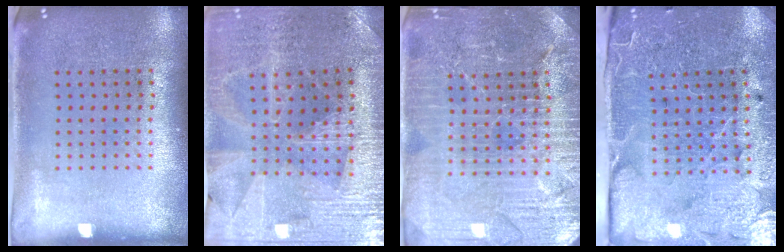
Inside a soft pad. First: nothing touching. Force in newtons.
{"total": 2.9, "press": 2.9, "slide": 0.6}
{"total": 4.4, "press": 4.1, "slide": 1.5}
{"total": 3.5, "press": 3.4, "slide": 0.7}